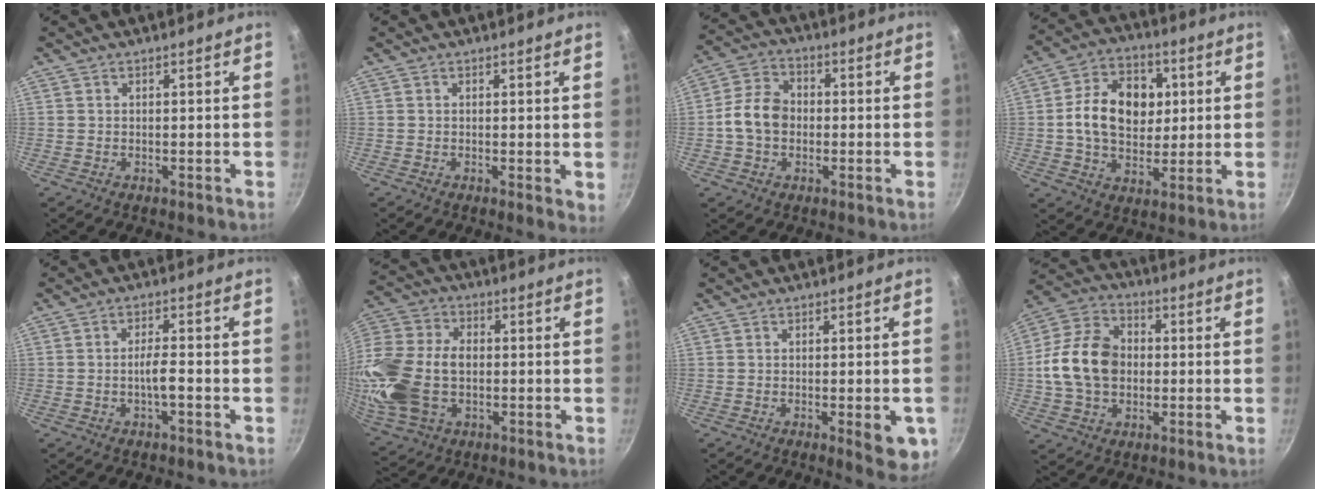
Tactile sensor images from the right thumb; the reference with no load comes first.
{"total": 1.9, "force": [0.3, 0.7, 1.7], "torque": [-0.018, -0.007, 0.002]}
{"total": 8.7, "force": [-0.9, 6.7, 5.5], "torque": [-0.078, 0.026, -0.030]}
{"total": 15.7, "force": [2.1, 11.5, 10.4], "torque": [-0.135, 0.010, 0.026]}
{"total": 3.3, "force": [-1.3, 0.7, 2.9], "torque": [-0.051, 0.017, -0.026]}
{"total": 19.9, "force": [-2.0, 13.6, 14.4], "torque": [-0.292, 0.025, -0.035]}
{"total": 6.7, "force": [-2.0, 1.9, 6.0], "torque": [-0.060, -0.003, -0.023]}
{"total": 16.5, "force": [-0.6, 12.3, 10.9], "torque": [-0.177, 0.029, -0.024]}